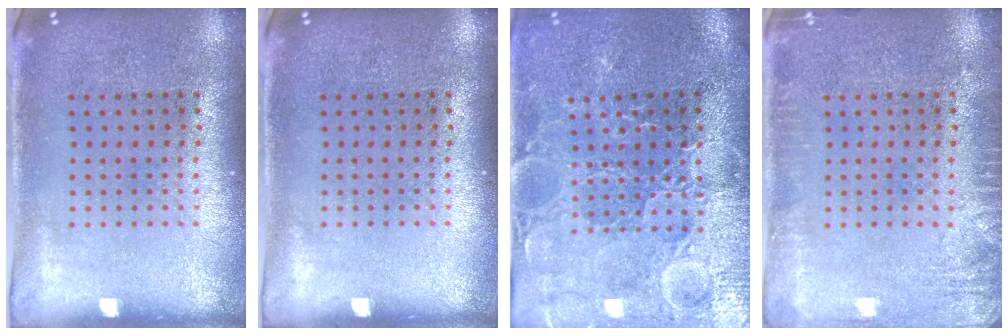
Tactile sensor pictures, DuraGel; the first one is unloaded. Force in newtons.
{"total": 0.0}
{"total": 3.7, "press": 3.6, "slide": 0.9}
{"total": 2.3, "press": 2.2, "slide": 0.2}